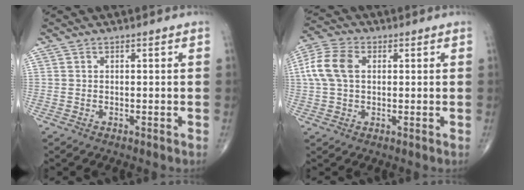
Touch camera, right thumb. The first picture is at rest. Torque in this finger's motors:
{"motor_torque": [-0.25, 0.42, 0.30, -0.17, 0.06]}